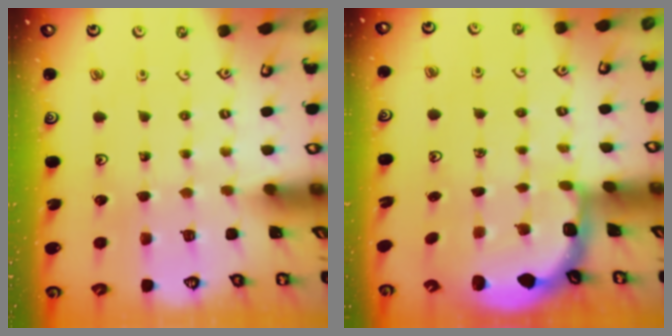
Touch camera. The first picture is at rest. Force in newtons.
{"total": 2.8, "press": 2.0, "slide": 2.0}